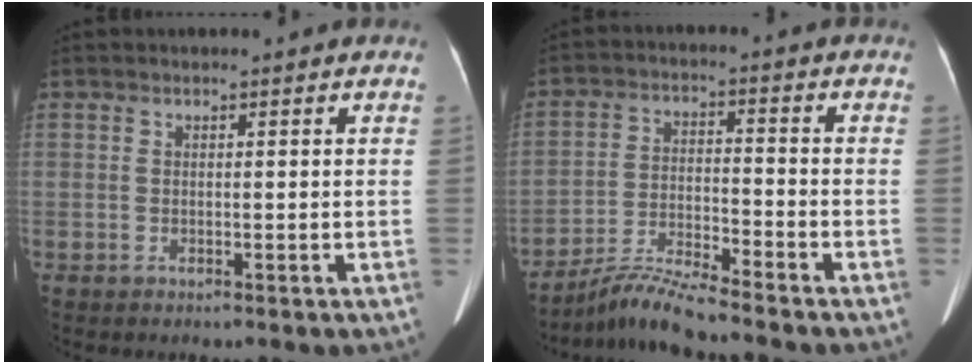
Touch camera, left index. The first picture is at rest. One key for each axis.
{"total": 6.9, "fx": -6.6, "fy": -1.3, "fz": 1.7, "tx": -0.042, "ty": -0.017, "tz": -0.120}